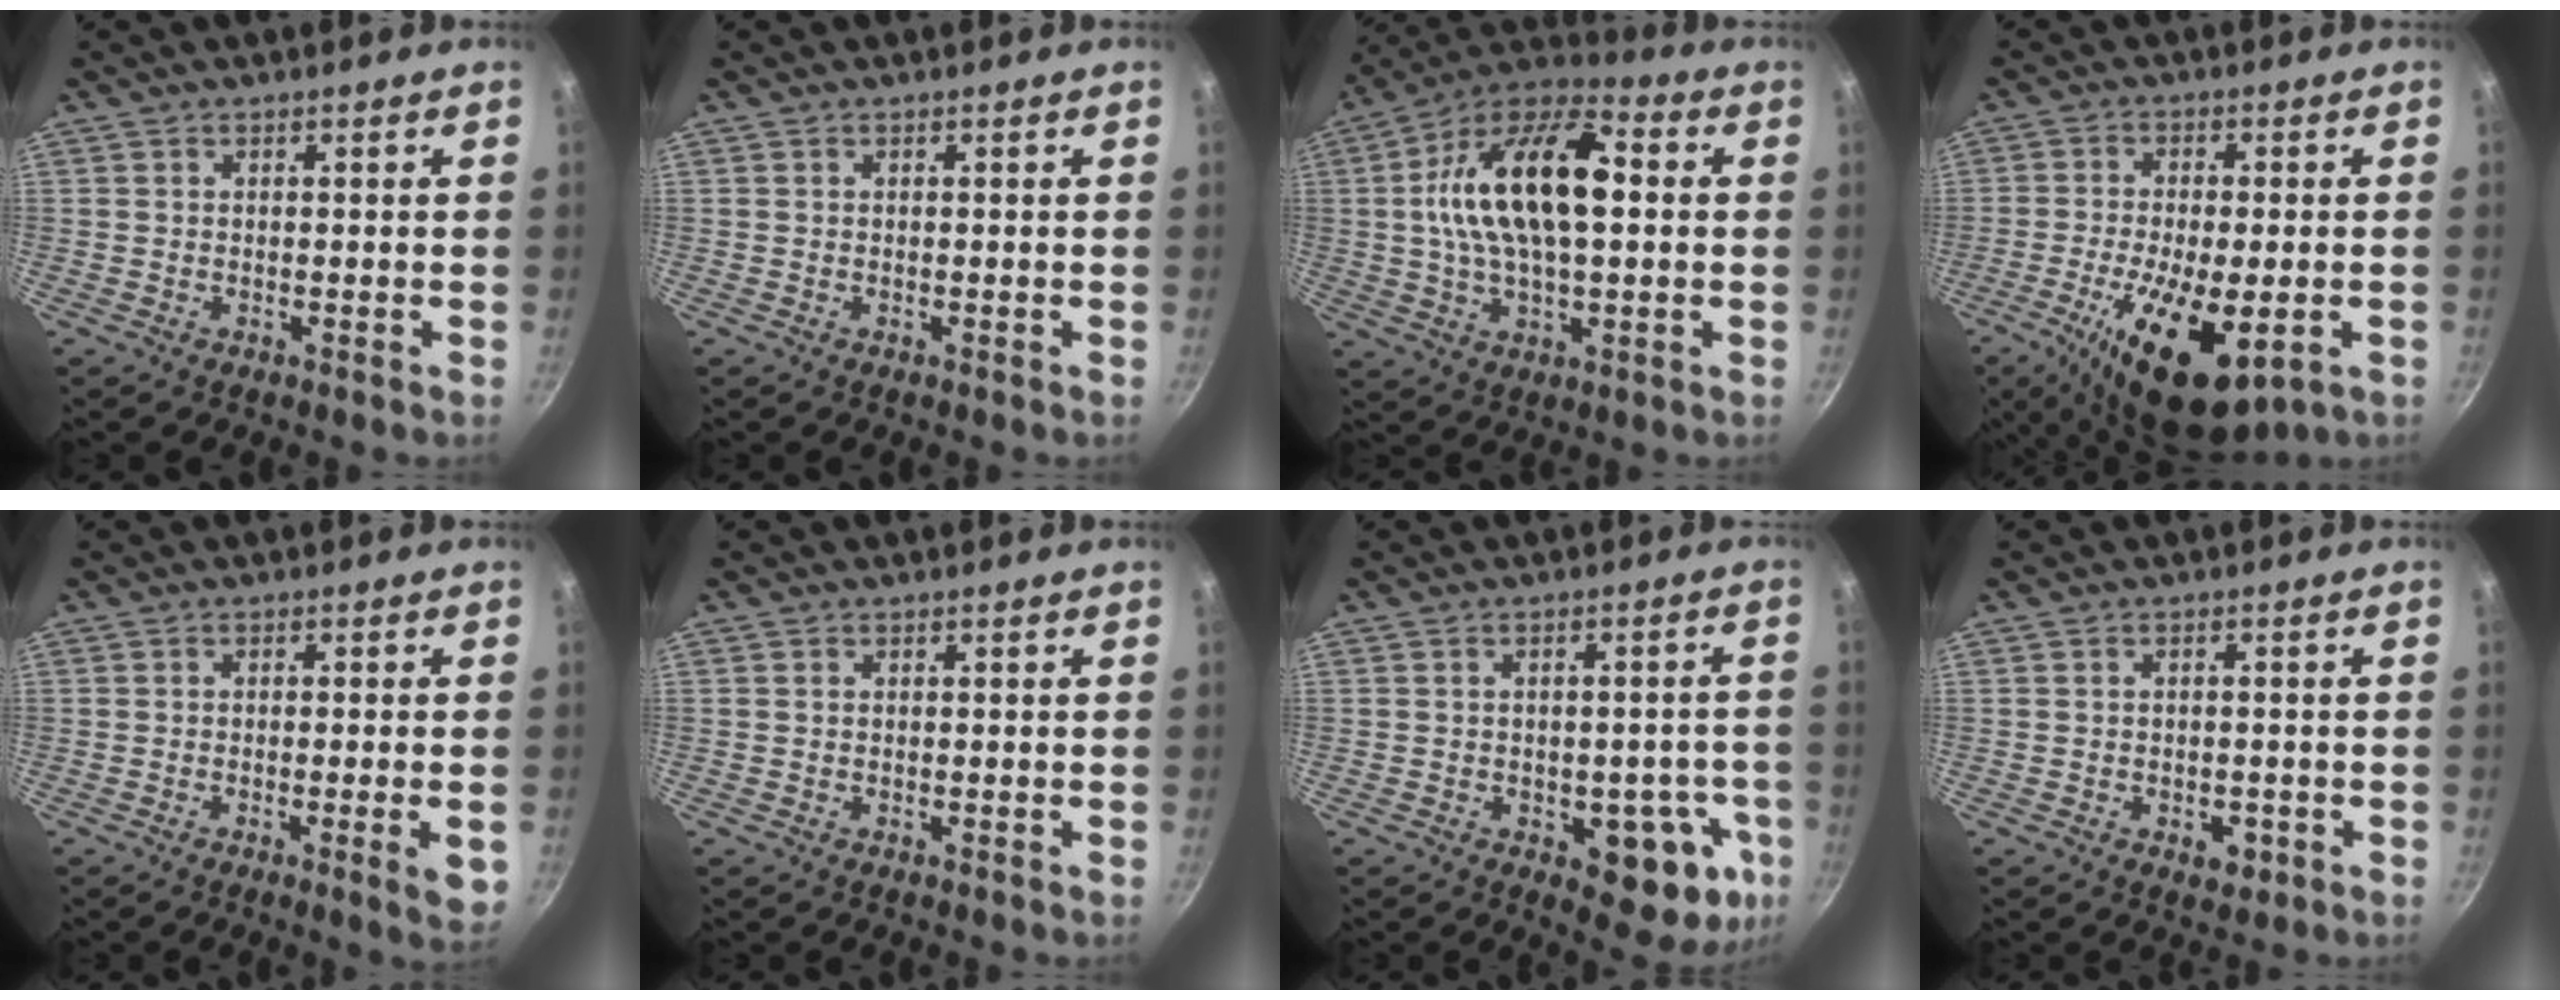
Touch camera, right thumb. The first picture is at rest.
{"total": 0.0}
{"total": 21.2, "force": [2.5, 10.7, 18.1], "torque": [-0.310, 0.027, 0.026]}
{"total": 15.3, "force": [-4.9, 6.4, 13.0], "torque": [-0.220, -0.004, -0.072]}
{"total": 4.6, "force": [-1.2, 0.7, 4.4], "torque": [-0.061, -0.005, -0.018]}
{"total": 0.0}
{"total": 13.1, "force": [-4.2, 6.9, 10.2], "torque": [-0.067, 0.012, -0.048]}
{"total": 2.4, "force": [-0.9, 1.6, 1.6], "torque": [-0.023, 0.004, -0.010]}